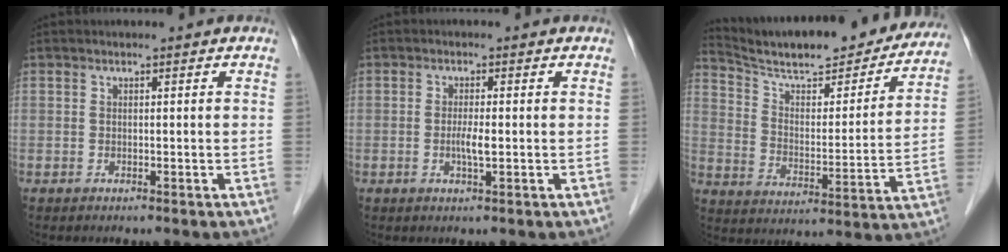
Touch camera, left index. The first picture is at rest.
{"total": 2.3, "force": [-0.3, 0.4, 2.2], "torque": [-0.040, -0.004, -0.006]}
{"total": 26.0, "force": [23.1, 5.1, 10.9], "torque": [-0.161, -0.033, 0.316]}